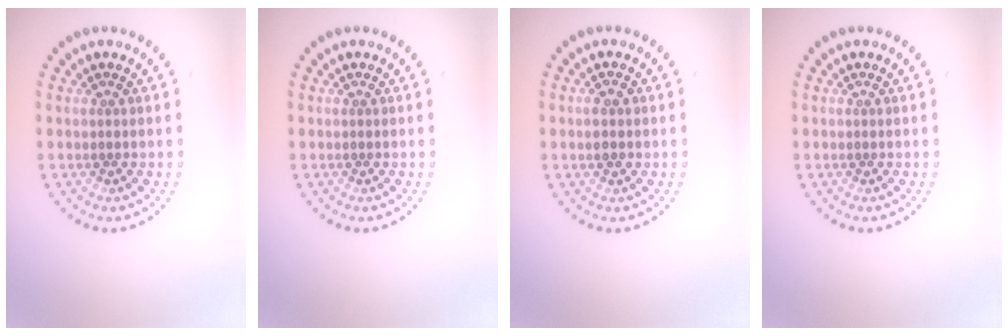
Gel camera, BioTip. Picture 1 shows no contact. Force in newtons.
{"total": 0.0}
{"total": 1.7, "press": 1.7, "slide": 0.1}
{"total": 0.0}